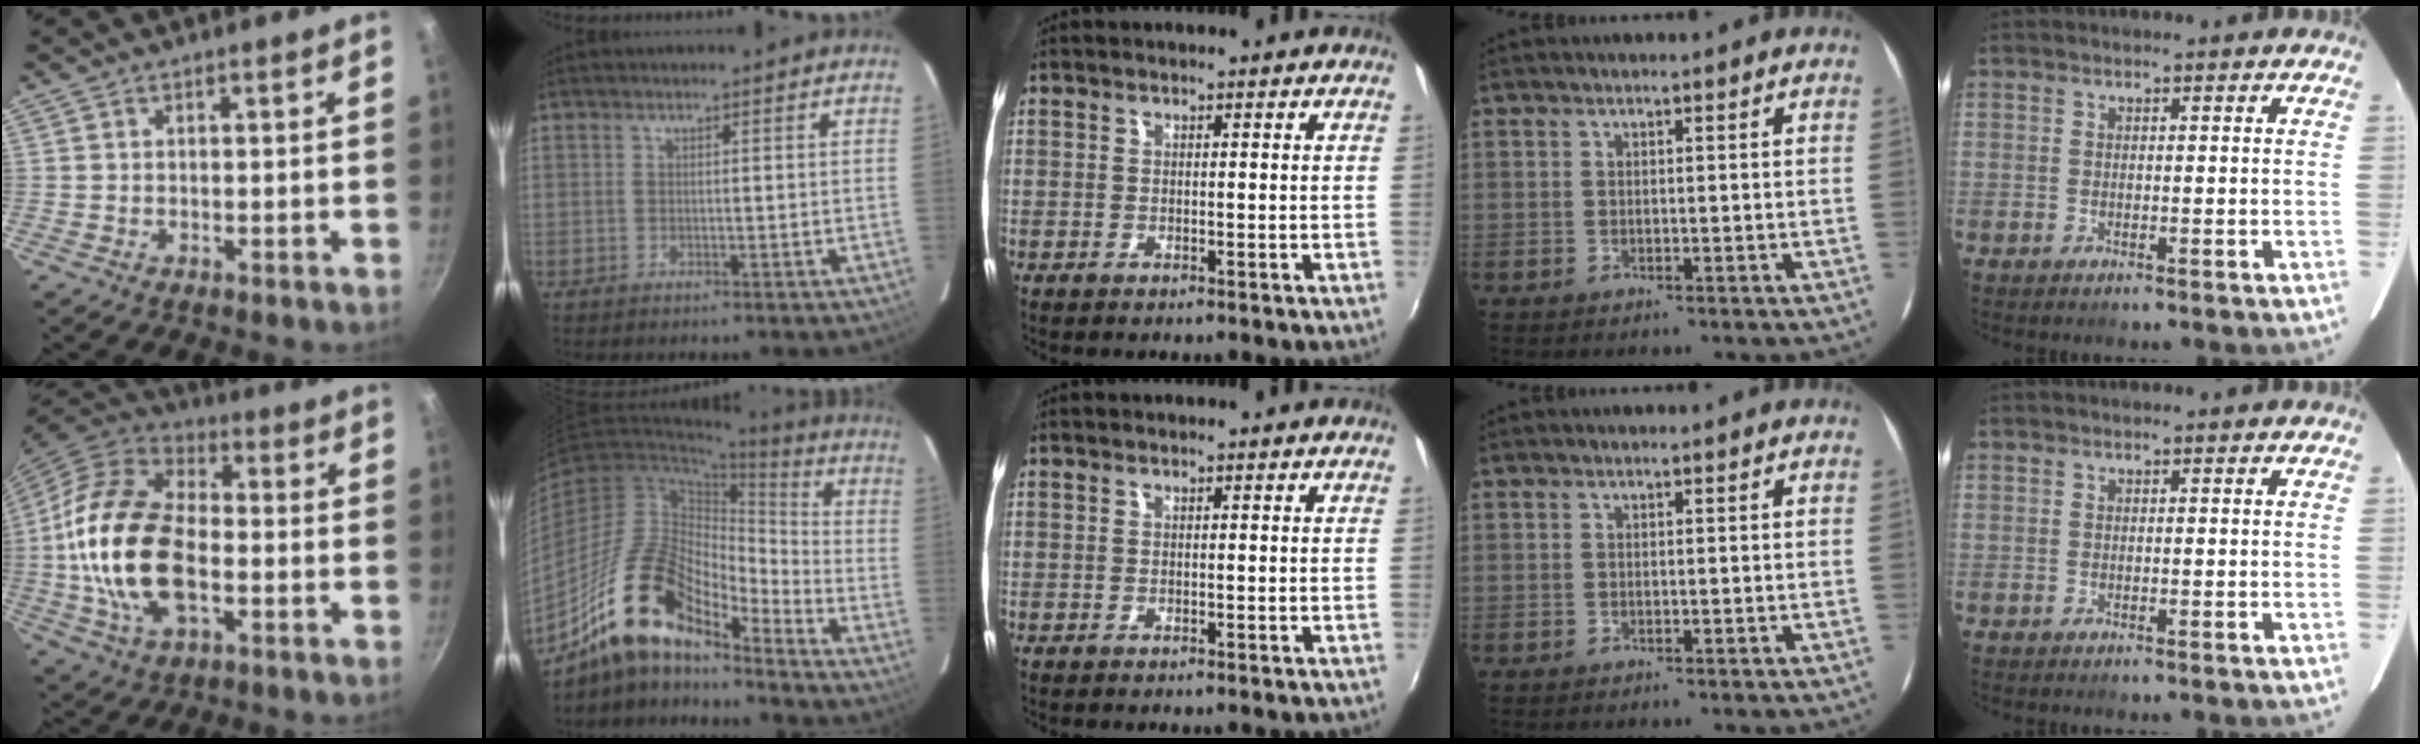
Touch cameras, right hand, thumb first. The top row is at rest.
{"thumb": {"total": 21.7, "force": [-2.5, 12.6, 17.5], "torque": [-0.330, 0.027, -0.053]}, "index": {"total": 17.6, "force": [-13.6, 5.9, 9.4], "torque": [-0.167, 0.008, -0.263]}}